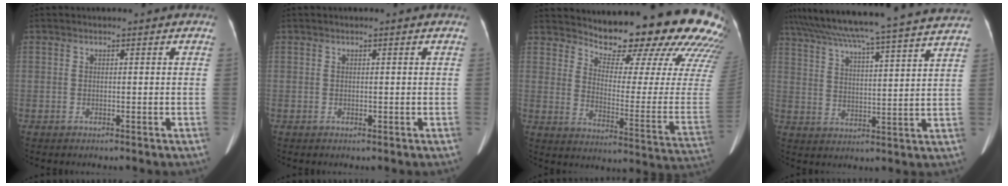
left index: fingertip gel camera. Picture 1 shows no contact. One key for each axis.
{"total": 0.0}
{"total": 25.9, "fx": 22.7, "fy": 3.8, "fz": 11.8, "tx": -0.167, "ty": -0.113, "tz": 0.270}
{"total": 29.8, "fx": 27.2, "fy": 0.5, "fz": 12.3, "tx": -0.213, "ty": -0.029, "tz": 0.353}